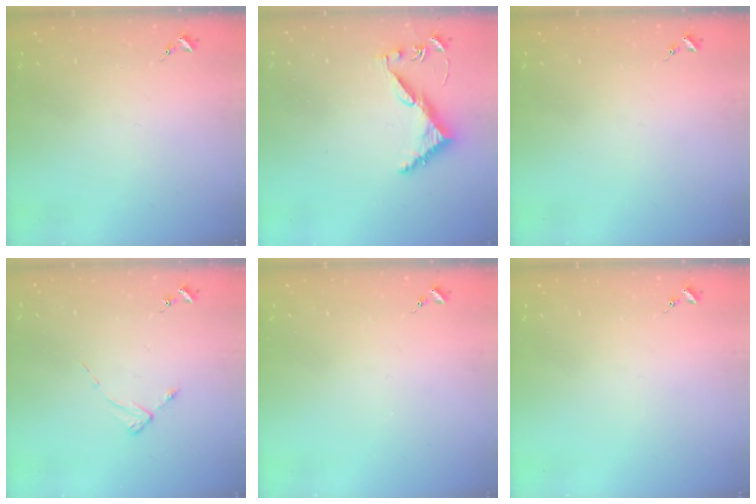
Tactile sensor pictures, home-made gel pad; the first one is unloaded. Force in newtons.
{"total": 6.2, "press": 6.2, "slide": 0.5}
{"total": 0.0}
{"total": 2.2, "press": 2.2, "slide": 0.4}
{"total": 0.0}
{"total": 0.0}